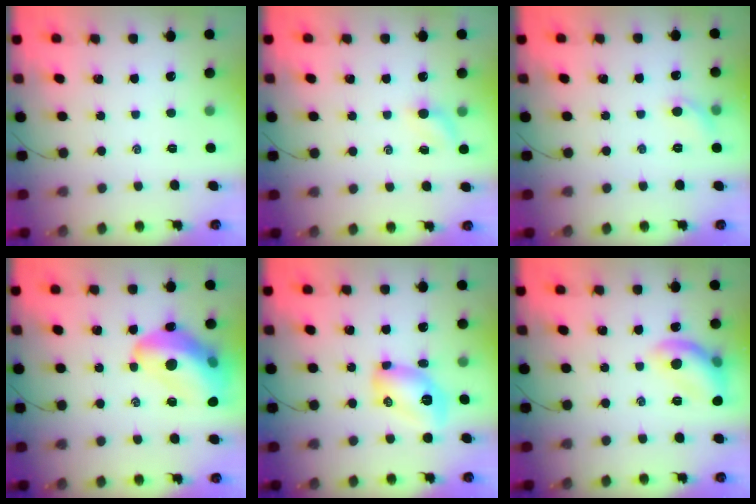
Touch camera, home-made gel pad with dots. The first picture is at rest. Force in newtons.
{"total": 4.2, "press": 4.0, "slide": 1.3}
{"total": 5.2, "press": 5.0, "slide": 1.4}
{"total": 18.8, "press": 18.4, "slide": 4.1}
{"total": 9.7, "press": 9.6, "slide": 1.2}
{"total": 11.2, "press": 11.2, "slide": 0.1}